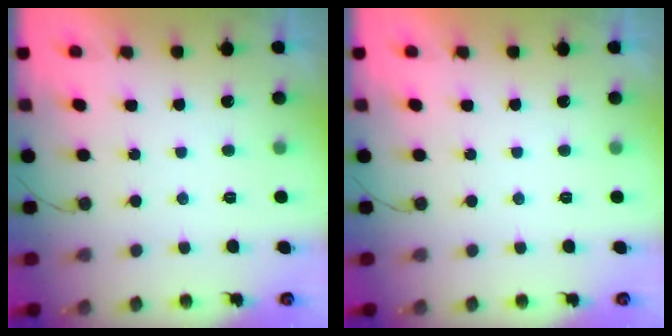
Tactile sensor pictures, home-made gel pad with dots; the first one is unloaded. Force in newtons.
{"total": 0.0}